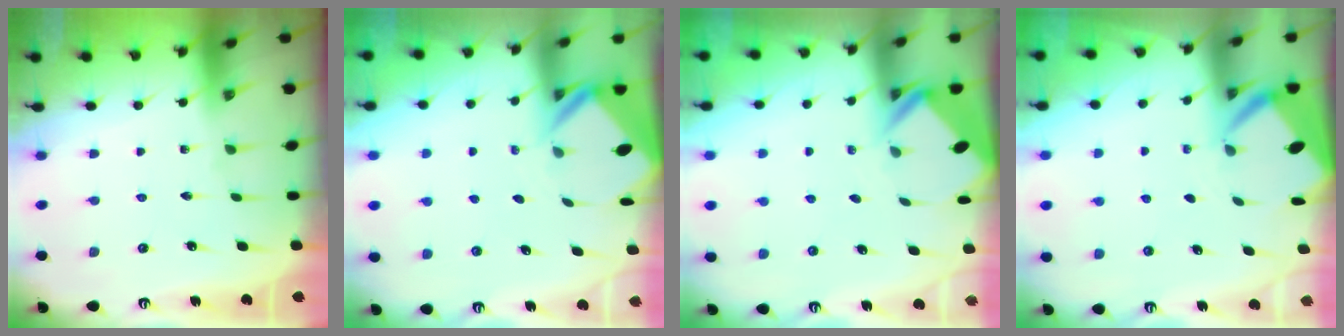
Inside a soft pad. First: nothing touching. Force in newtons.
{"total": 2.3, "press": 2.3, "slide": 0.1}
{"total": 2.5, "press": 2.5, "slide": 0.2}
{"total": 2.6, "press": 2.6, "slide": 0.3}